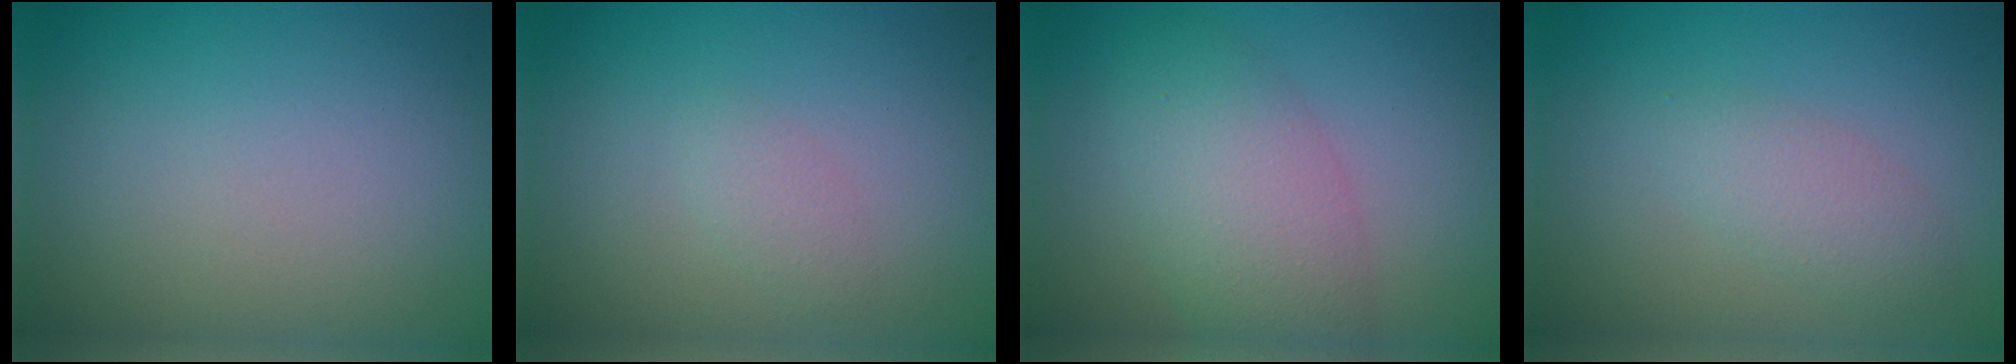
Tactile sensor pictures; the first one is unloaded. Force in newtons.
{"total": 1.2, "press": 1.2, "slide": 0.1}
{"total": 5.1, "press": 5.1, "slide": 0.1}
{"total": 2.0, "press": 1.9, "slide": 0.1}